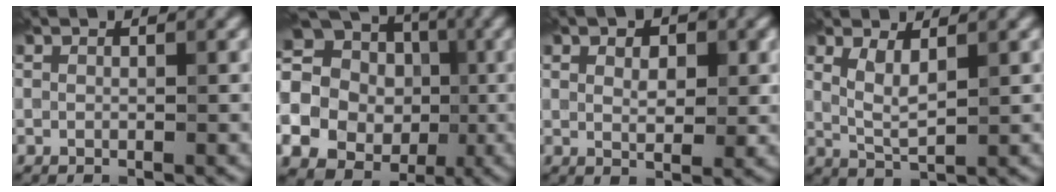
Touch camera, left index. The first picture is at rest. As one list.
[{"total": 26.1, "force": [-3.7, 24.6, 8.0], "torque": [-0.154, -0.004, -0.088]}, {"total": 3.0, "force": [1.1, 1.7, 2.2], "torque": [-0.023, 0.003, 0.014]}, {"total": 2.6, "force": [1.1, 0.8, 2.2], "torque": [-0.050, -0.007, 0.026]}]